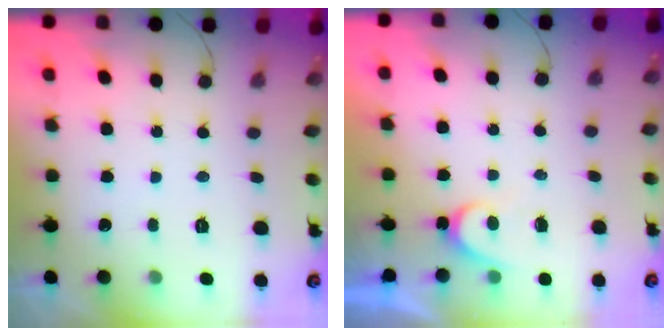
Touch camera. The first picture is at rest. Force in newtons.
{"total": 3.5, "press": 3.5, "slide": 0.3}